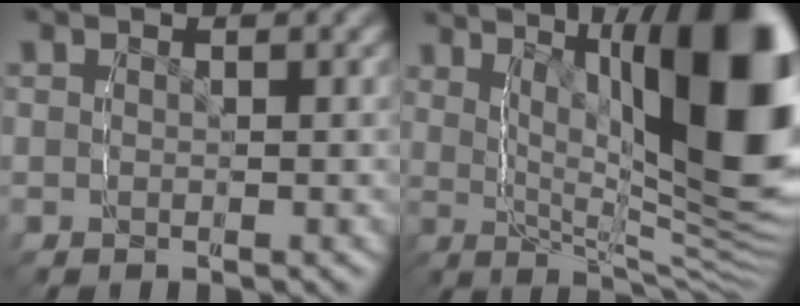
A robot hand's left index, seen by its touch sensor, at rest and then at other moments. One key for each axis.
{"total": 17.9, "fx": 4.1, "fy": 8.2, "fz": 15.4, "tx": -0.166, "ty": 0.009, "tz": 0.055}